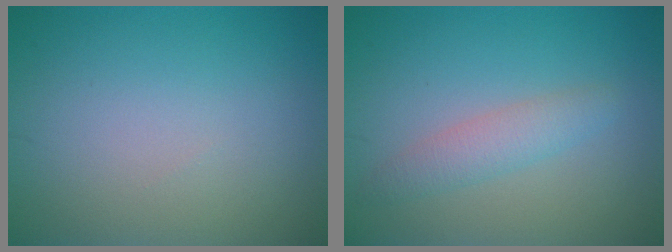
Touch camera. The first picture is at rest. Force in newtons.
{"total": 2.2, "press": 2.2, "slide": 0.1}